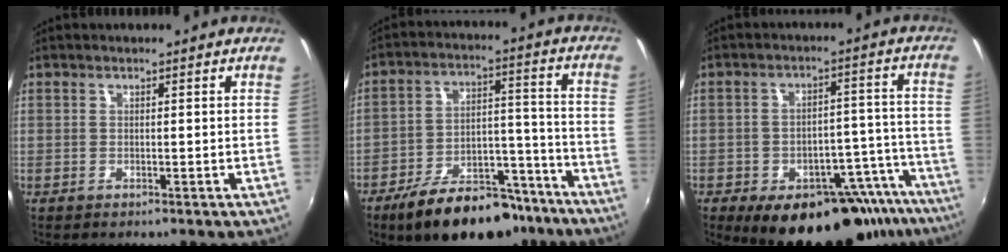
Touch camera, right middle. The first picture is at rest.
{"total": 18.6, "force": [-13.9, 8.4, 9.1], "torque": [-0.159, 0.024, -0.193]}
{"total": 21.4, "force": [-15.7, 9.8, 10.8], "torque": [-0.133, 0.023, -0.185]}